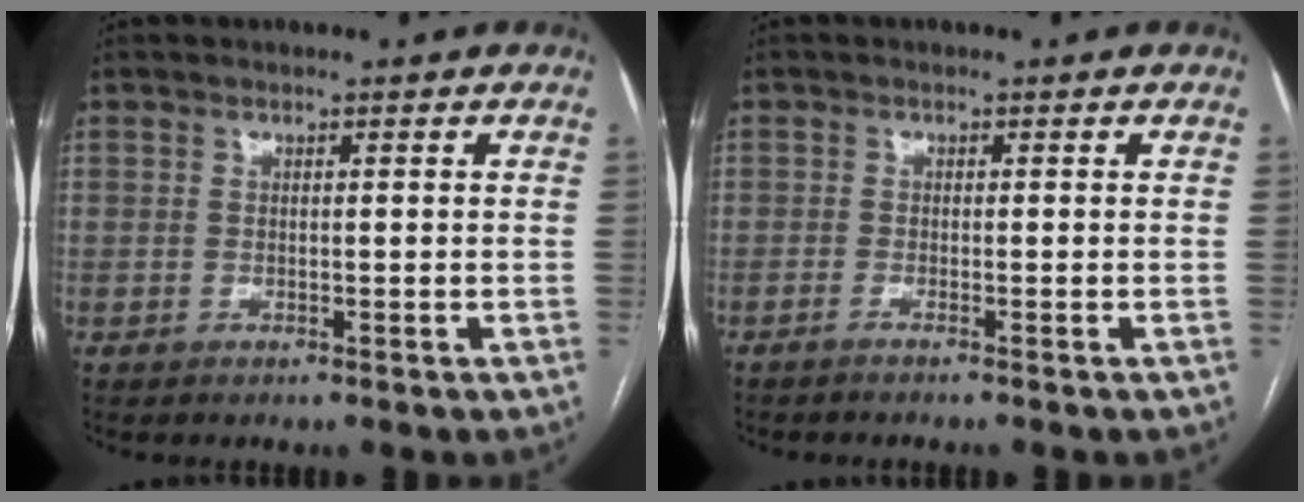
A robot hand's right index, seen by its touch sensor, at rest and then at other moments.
{"total": 1.3, "force": [-1.1, -0.4, 0.6], "torque": [-0.005, 0.004, -0.020]}